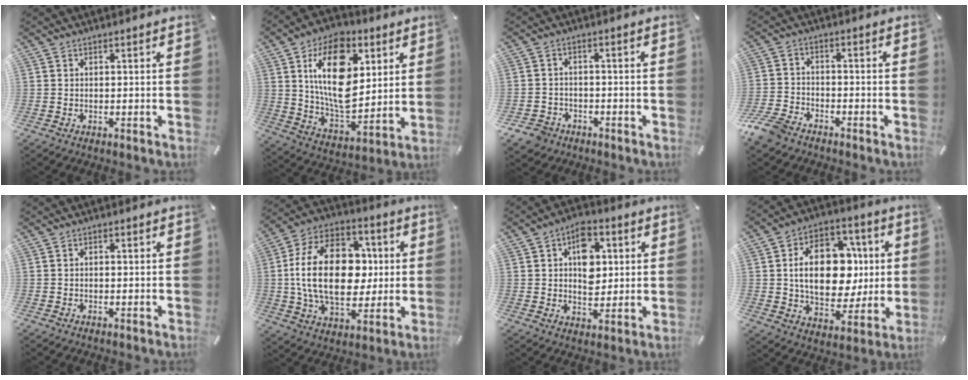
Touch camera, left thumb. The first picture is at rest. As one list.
[{"total": 19.8, "force": [6.5, 12.5, 13.9], "torque": [-0.256, -0.027, 0.109]}, {"total": 4.7, "force": [-3.0, 3.4, 1.2], "torque": [-0.029, 0.016, -0.059]}, {"total": 6.9, "force": [-5.6, 3.2, 2.5], "torque": [-0.070, 0.020, -0.113]}, {"total": 0.8, "force": [-0.2, 0.5, 0.6], "torque": [-0.011, 0.002, -0.006]}, {"total": 24.0, "force": [0.8, 16.3, 17.7], "torque": [-0.348, 0.007, 0.014]}, {"total": 10.3, "force": [2.4, 7.4, 6.7], "torque": [-0.083, 0.000, 0.040]}, {"total": 19.7, "force": [1.5, 13.6, 14.2], "torque": [-0.243, 0.000, 0.029]}]